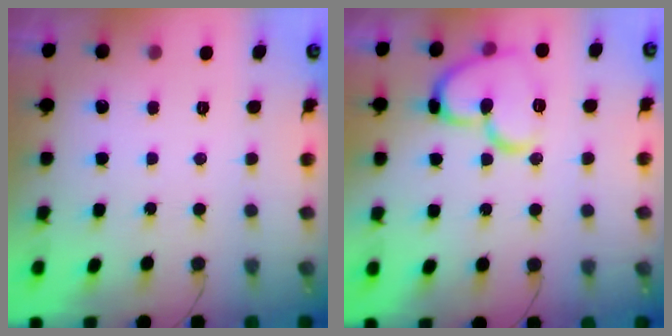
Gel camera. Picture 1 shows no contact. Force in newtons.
{"total": 15.4, "press": 15.3, "slide": 1.4}